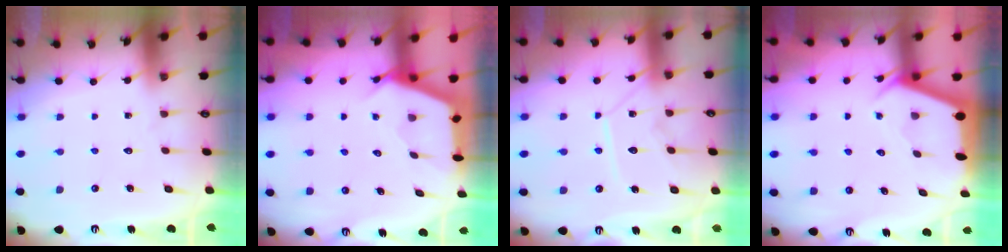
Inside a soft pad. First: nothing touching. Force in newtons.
{"total": 2.5, "press": 2.5, "slide": 0.3}
{"total": 11.4, "press": 11.4, "slide": 1.2}
{"total": 2.3, "press": 2.3, "slide": 0.3}